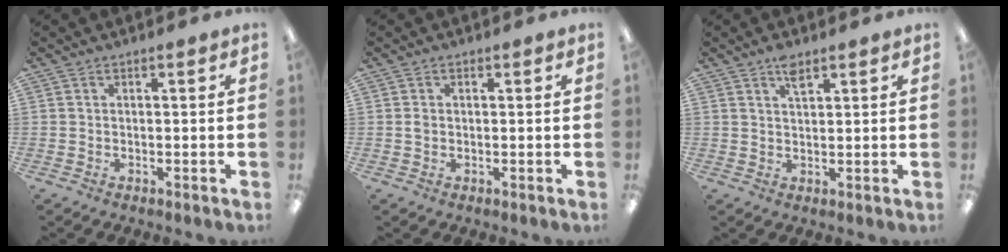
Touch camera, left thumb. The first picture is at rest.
{"total": 1.1, "force": [0.1, 0.9, 0.7], "torque": [-0.014, 0.005, -0.001]}
{"total": 3.4, "force": [2.3, 1.3, 2.1], "torque": [-0.041, -0.001, 0.039]}